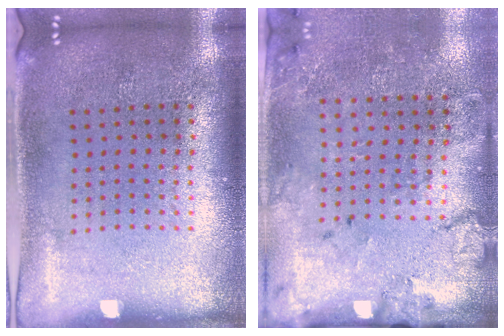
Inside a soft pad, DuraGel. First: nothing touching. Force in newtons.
{"total": 2.0, "press": 1.5, "slide": 1.2}